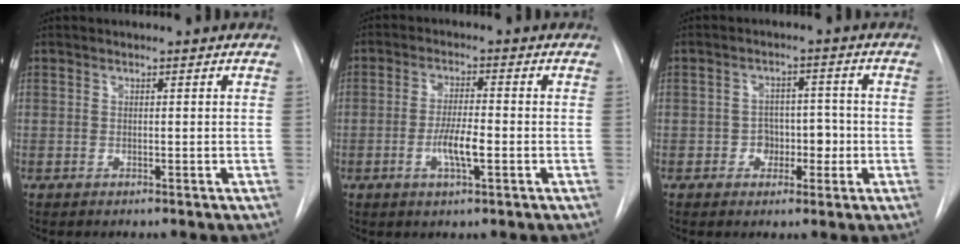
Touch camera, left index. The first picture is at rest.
{"total": 5.2, "force": [-2.0, 0.8, 4.7], "torque": [-0.091, -0.008, -0.035]}
{"total": 4.4, "force": [-1.7, 3.3, 2.4], "torque": [-0.025, 0.011, -0.024]}